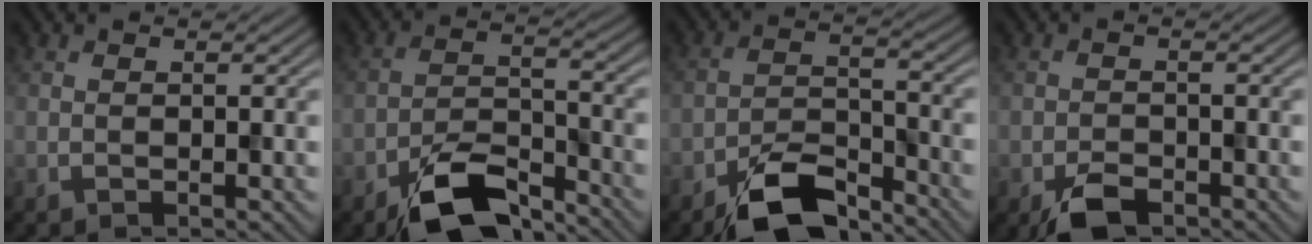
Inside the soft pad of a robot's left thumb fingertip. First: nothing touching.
{"total": 8.4, "force": [-6.3, 3.0, 4.7], "torque": [-0.080, 0.000, -0.127]}
{"total": 7.9, "force": [-6.2, 2.7, 4.2], "torque": [-0.072, 0.000, -0.124]}
{"total": 3.6, "force": [-2.5, 1.7, 1.9], "torque": [-0.029, -0.004, -0.048]}